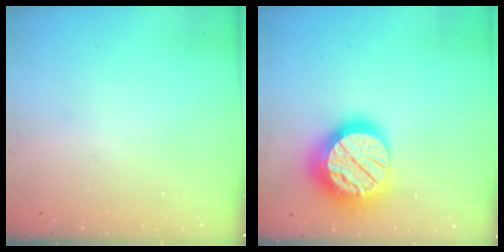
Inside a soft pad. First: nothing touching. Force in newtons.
{"total": 21.9, "press": 21.8, "slide": 1.5}